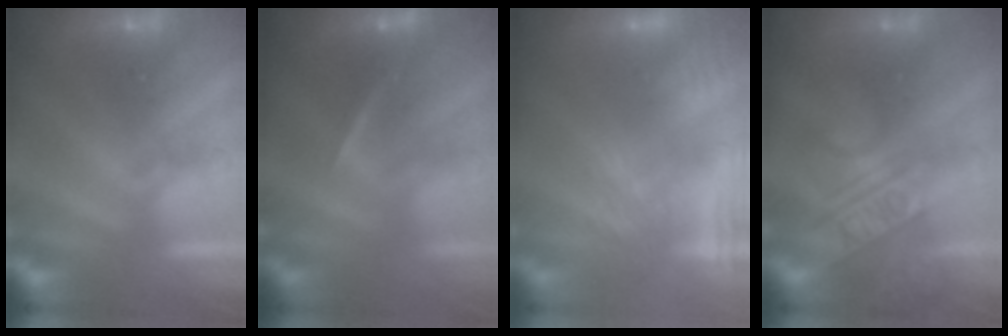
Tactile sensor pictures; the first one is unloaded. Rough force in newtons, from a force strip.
{"total": 2.1}
{"total": 4.5}
{"total": 2.3}